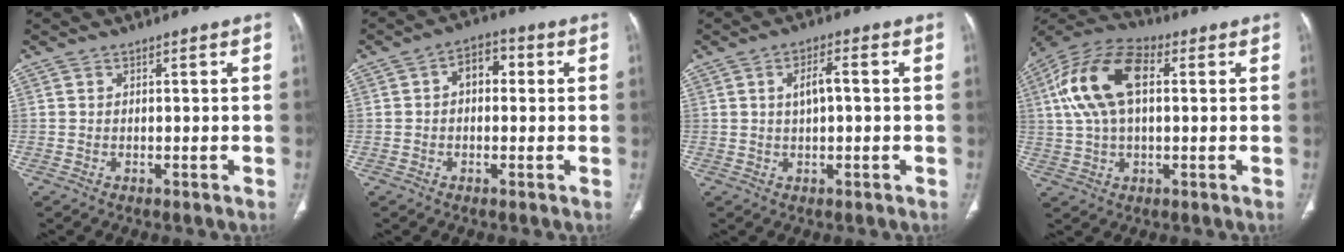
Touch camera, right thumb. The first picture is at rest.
{"total": 7.5, "force": [1.0, 4.9, 5.6], "torque": [-0.056, 0.027, 0.006]}
{"total": 4.4, "force": [0.6, 1.8, 4.0], "torque": [-0.073, 0.009, 0.009]}
{"total": 15.8, "force": [3.2, 8.6, 12.9], "torque": [-0.258, 0.030, 0.056]}